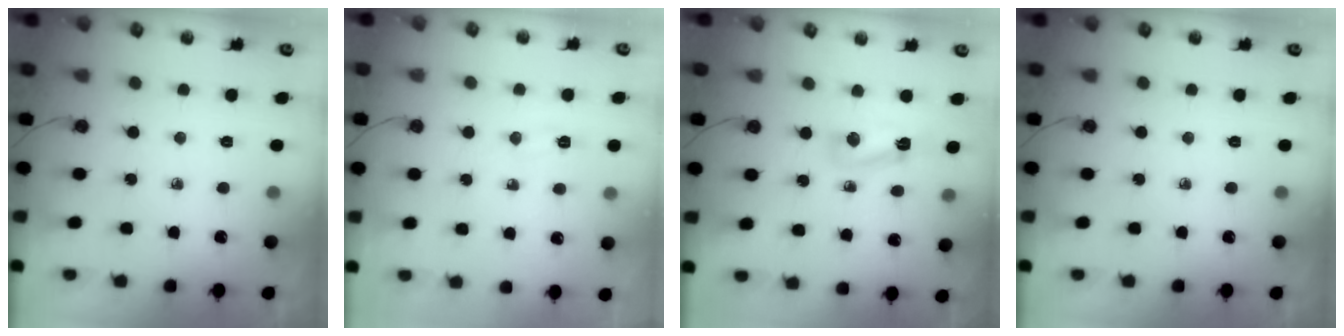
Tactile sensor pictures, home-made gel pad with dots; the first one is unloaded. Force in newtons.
{"total": 3.9, "press": 3.9, "slide": 0.6}
{"total": 5.2, "press": 5.1, "slide": 0.7}
{"total": 0.0}